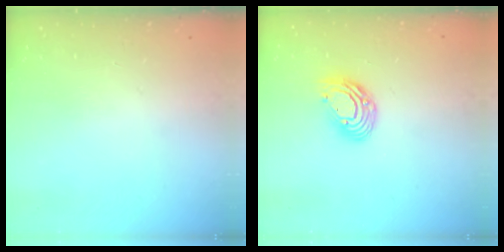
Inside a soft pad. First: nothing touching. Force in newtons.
{"total": 10.3, "press": 10.3, "slide": 1.1}